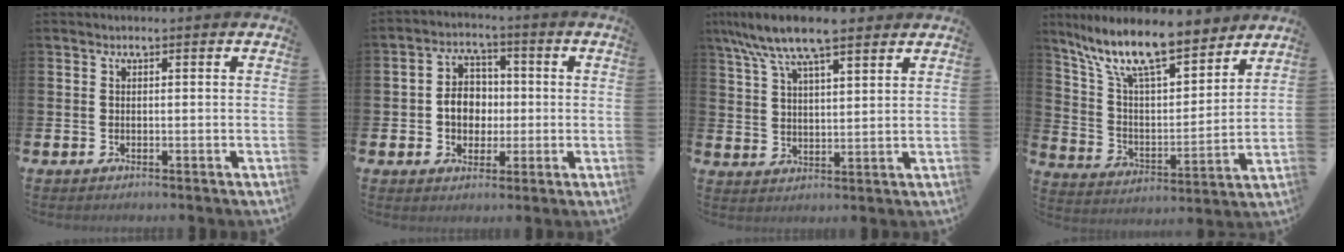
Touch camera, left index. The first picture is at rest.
{"total": 5.5, "force": [-0.2, 4.7, 2.9], "torque": [-0.043, 0.007, -0.013]}
{"total": 9.6, "force": [8.1, 2.0, 4.7], "torque": [-0.116, -0.018, 0.149]}
{"total": 12.9, "force": [10.7, 3.3, 6.4], "torque": [-0.151, -0.065, 0.185]}